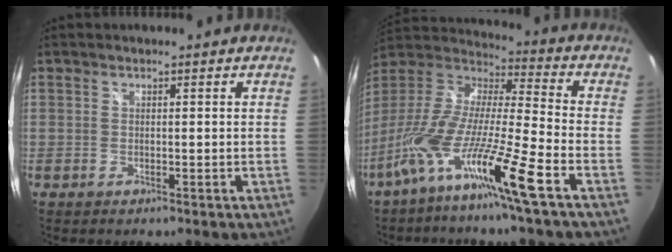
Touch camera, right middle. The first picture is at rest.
{"total": 17.0, "force": [-10.3, -0.4, 13.5], "torque": [-0.241, -0.035, -0.195]}